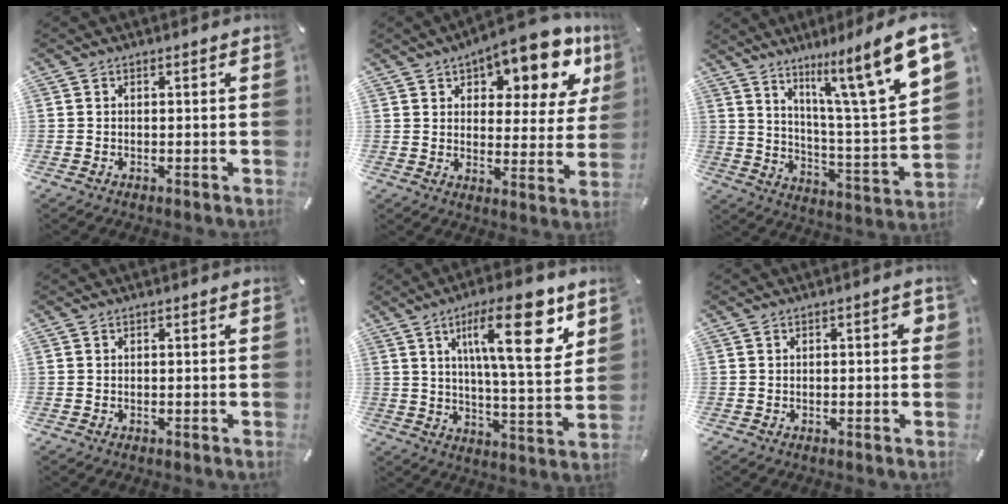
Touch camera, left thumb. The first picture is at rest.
{"total": 14.6, "force": [10.2, 6.2, 8.4], "torque": [-0.115, -0.066, 0.172]}
{"total": 17.5, "force": [11.6, 2.5, 12.8], "torque": [-0.198, -0.086, 0.173]}
{"total": 0.0}
{"total": 19.1, "force": [8.6, 5.3, 16.2], "torque": [-0.247, -0.026, 0.125]}
{"total": 2.5, "force": [0.1, 1.1, 2.2], "torque": [-0.035, 0.004, -0.001]}